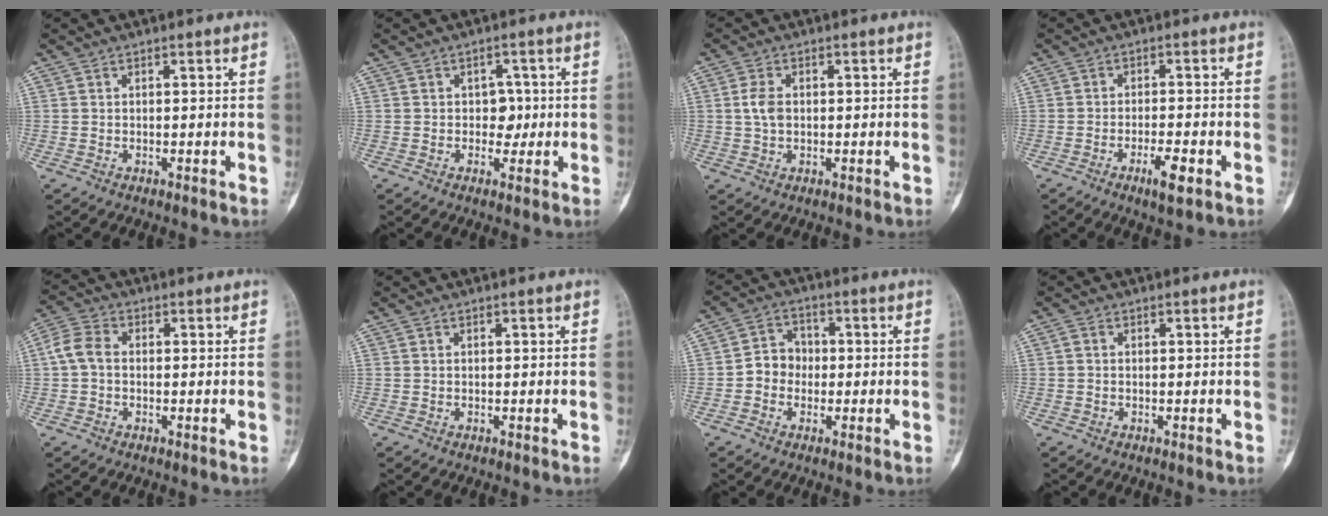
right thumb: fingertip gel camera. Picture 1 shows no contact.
{"total": 3.2, "force": [0.0, 2.6, 1.9], "torque": [0.007, 0.008, -0.005]}
{"total": 3.4, "force": [0.3, 2.1, 2.6], "torque": [-0.052, 0.005, 0.003]}
{"total": 4.6, "force": [-2.2, 1.1, 3.9], "torque": [-0.068, 0.006, -0.038]}
{"total": 5.0, "force": [-0.1, 3.5, 3.6], "torque": [-0.075, 0.015, -0.011]}
{"total": 0.0}
{"total": 5.5, "force": [-1.0, 4.9, 2.5], "torque": [-0.014, 0.021, -0.031]}
{"total": 0.6, "force": [0.0, 0.4, 0.4], "torque": [-0.009, -0.001, -0.005]}